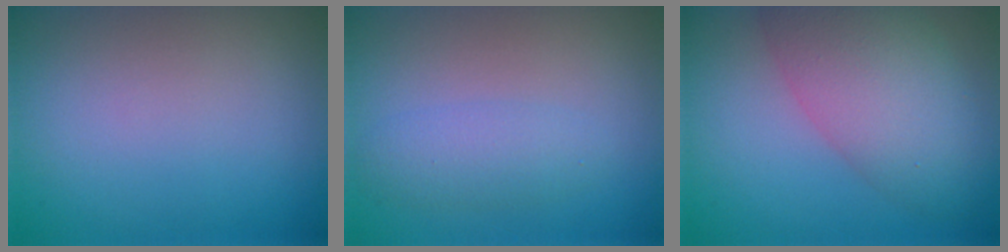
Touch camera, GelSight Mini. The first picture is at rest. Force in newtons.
{"total": 2.3, "press": 2.3, "slide": 0.1}
{"total": 7.7, "press": 7.7, "slide": 0.5}